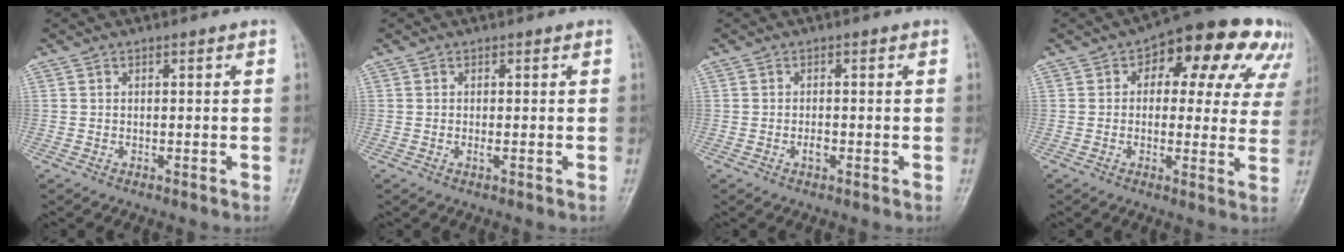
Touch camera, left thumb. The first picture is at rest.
{"total": 0.6, "force": [0.0, 0.2, 0.5], "torque": [-0.011, -0.002, -0.004]}
{"total": 1.4, "force": [-0.5, 0.8, 1.0], "torque": [-0.016, 0.001, -0.011]}
{"total": 16.4, "force": [6.9, 9.2, 11.7], "torque": [-0.086, 0.014, 0.076]}